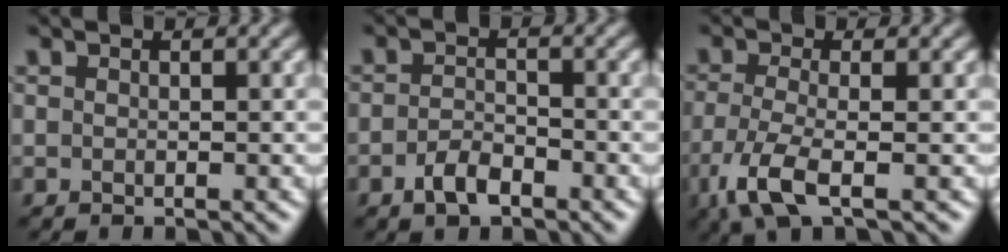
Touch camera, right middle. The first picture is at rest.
{"total": 2.4, "force": [-1.4, 1.2, 1.6], "torque": [-0.028, 0.004, -0.030]}
{"total": 4.6, "force": [-2.2, 1.3, 3.8], "torque": [-0.093, -0.015, -0.051]}